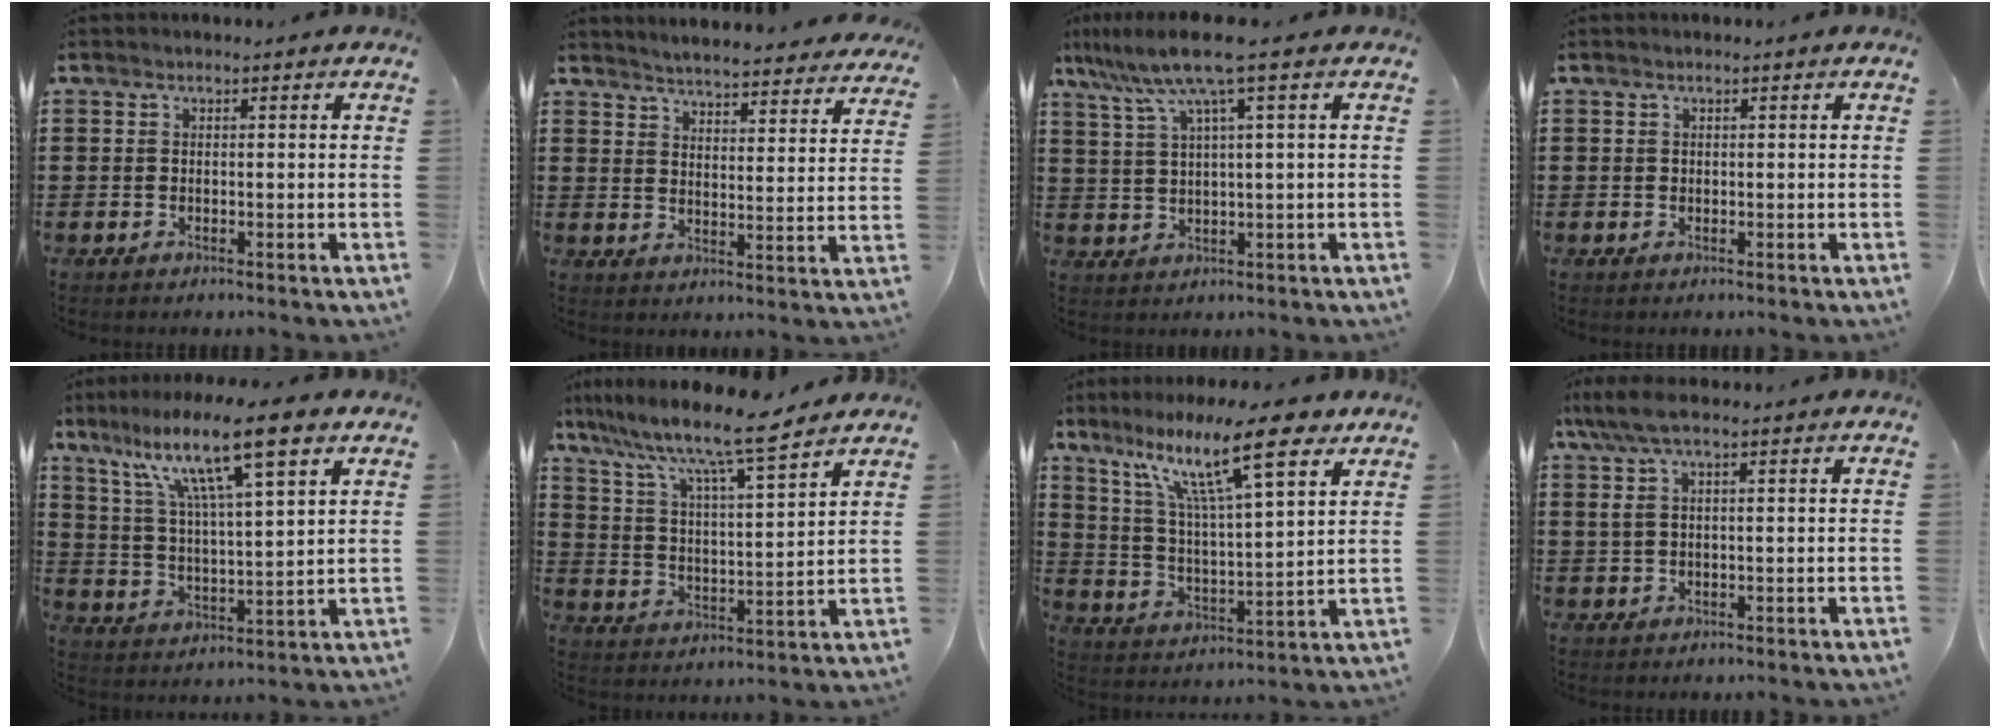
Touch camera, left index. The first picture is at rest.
{"total": 4.0, "force": [3.9, -0.7, 0.3], "torque": [-0.030, -0.040, 0.061]}
{"total": 7.7, "force": [3.8, -0.1, 6.7], "torque": [-0.147, -0.014, 0.061]}
{"total": 0.0}
{"total": 13.3, "force": [8.5, 1.8, 10.0], "torque": [-0.197, -0.021, 0.138]}
{"total": 8.6, "force": [7.3, 0.1, 4.5], "torque": [-0.115, -0.046, 0.117]}
{"total": 14.9, "force": [9.6, 3.4, 10.9], "torque": [-0.208, -0.027, 0.158]}
{"total": 4.2, "force": [0.8, 0.8, 4.0], "torque": [-0.100, -0.008, 0.008]}